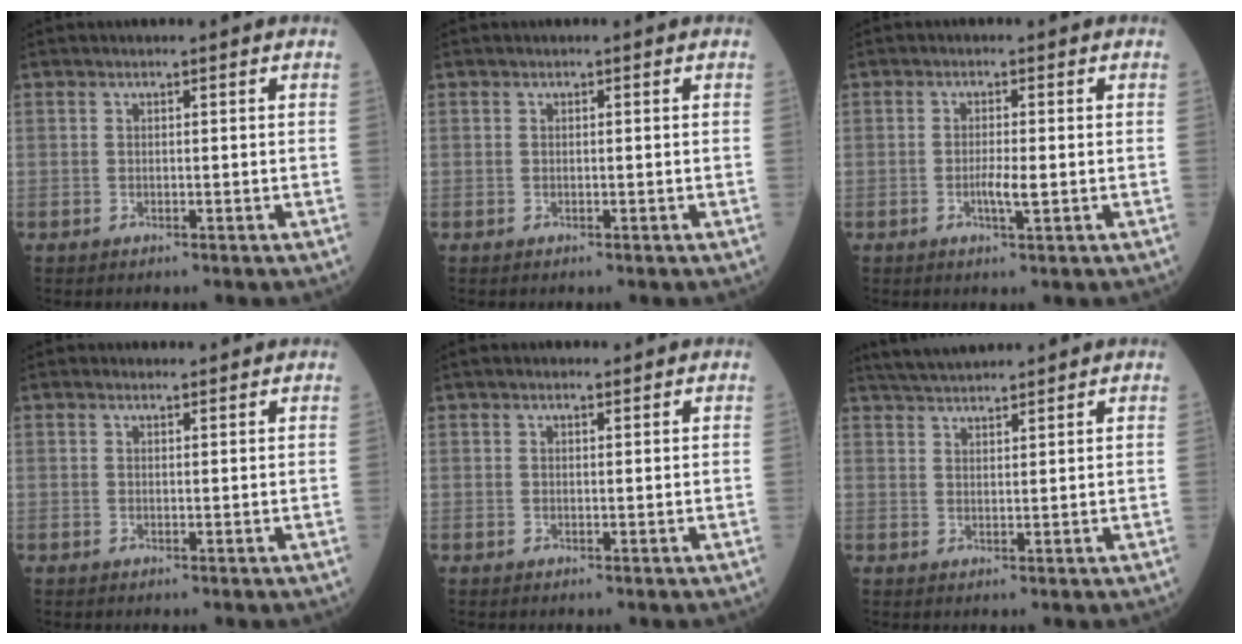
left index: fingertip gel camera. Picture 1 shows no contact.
{"total": 0.0}
{"total": 2.5, "force": [-0.7, 0.2, 2.4], "torque": [-0.047, -0.006, -0.011]}
{"total": 1.1, "force": [1.0, 0.5, 0.1], "torque": [-0.009, 0.003, 0.014]}
{"total": 1.1, "force": [0.8, 0.5, 0.4], "torque": [-0.016, 0.007, 0.011]}
{"total": 6.8, "force": [6.4, 0.7, 2.3], "torque": [-0.045, 0.030, 0.110]}